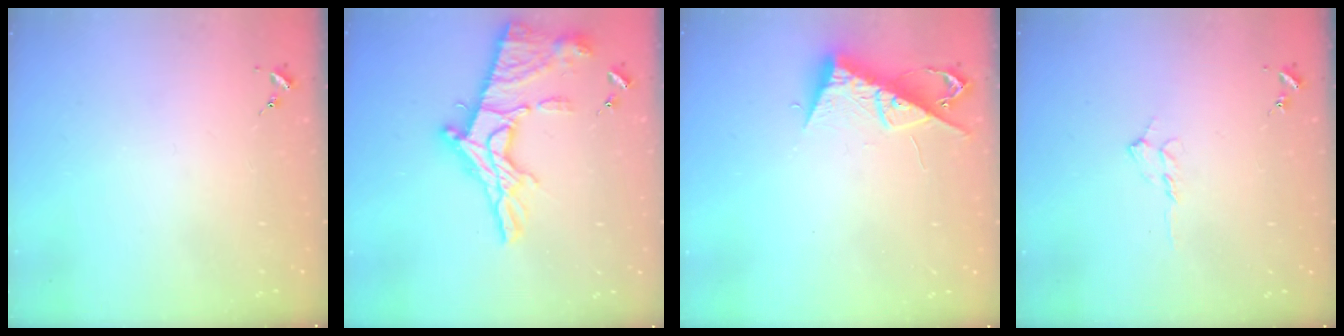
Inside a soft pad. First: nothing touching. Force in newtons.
{"total": 21.7, "press": 21.7, "slide": 1.8}
{"total": 12.0, "press": 11.9, "slide": 0.7}
{"total": 7.3, "press": 7.2, "slide": 0.8}